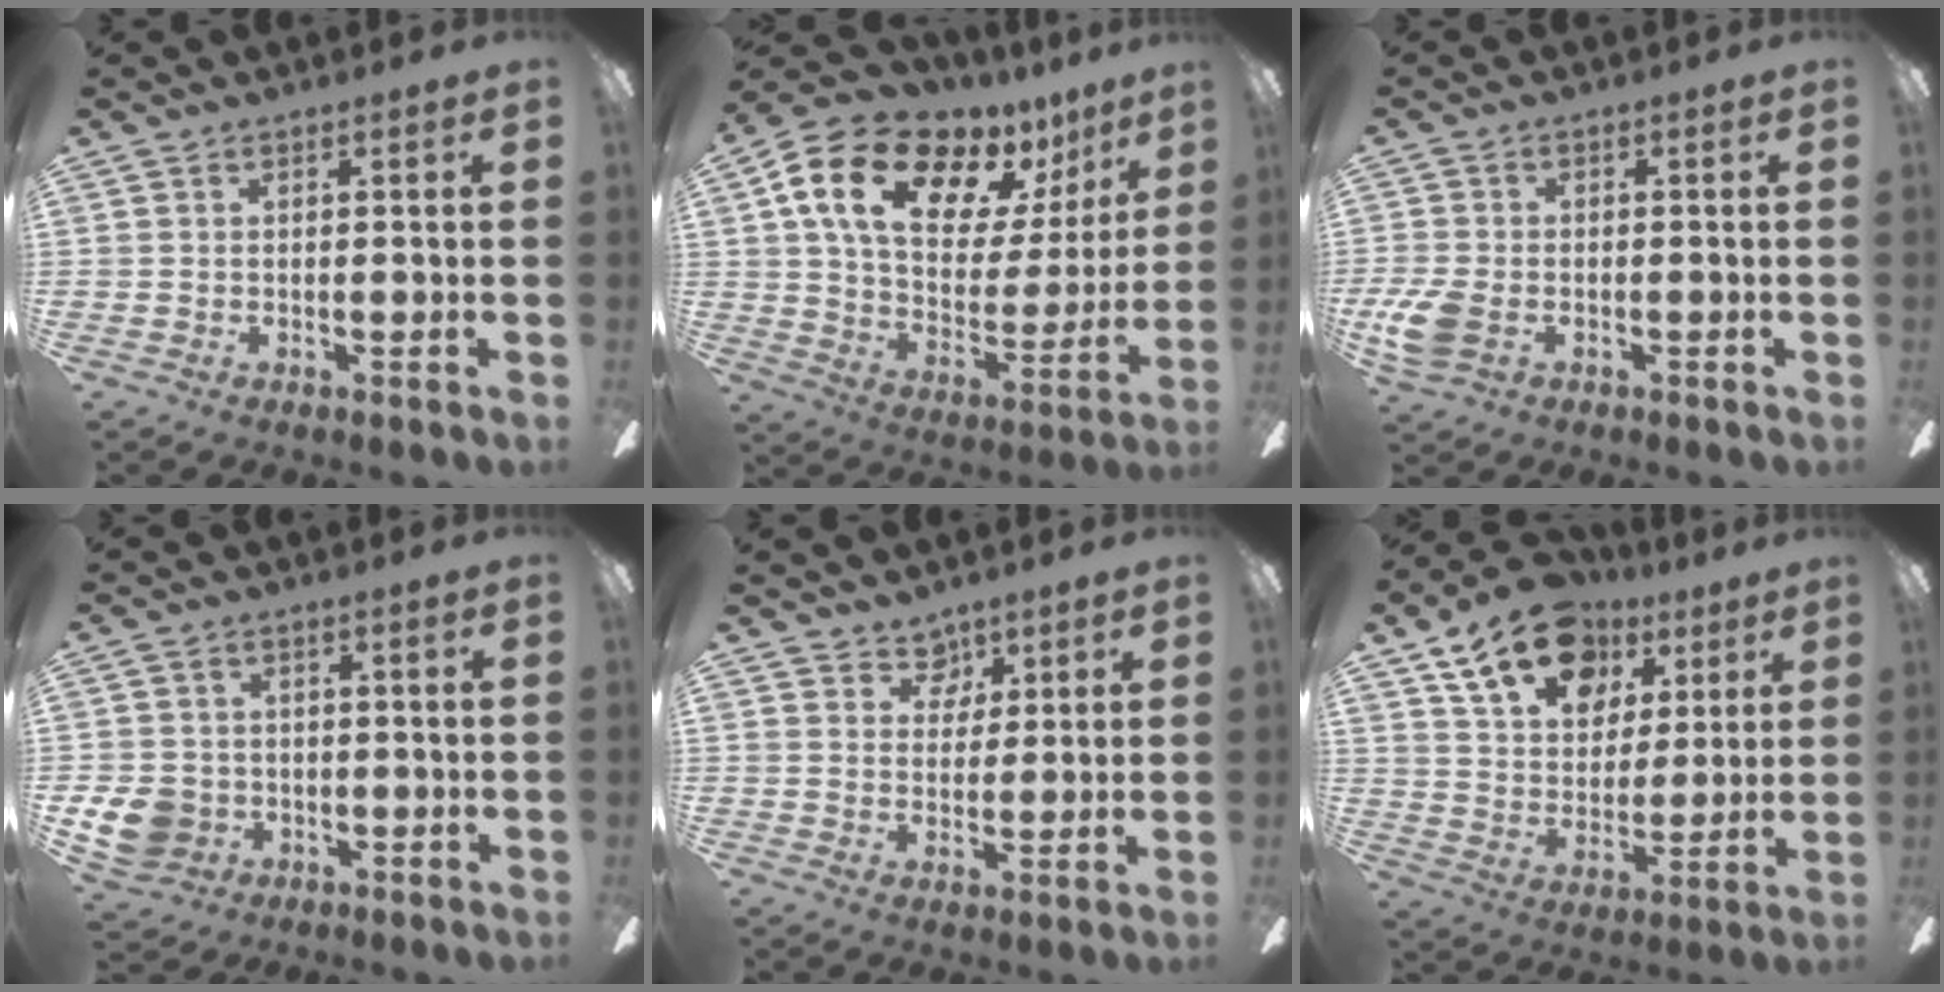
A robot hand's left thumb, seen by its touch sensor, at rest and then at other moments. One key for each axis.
{"total": 19.9, "fx": 12.4, "fy": 10.9, "fz": 11.1, "tx": -0.176, "ty": -0.073, "tz": 0.216}
{"total": 7.5, "fx": -2.2, "fy": 4.9, "fz": 5.2, "tx": -0.118, "ty": 0.004, "tz": -0.037}
{"total": 8.3, "fx": -2.4, "fy": 7.2, "fz": 3.4, "tx": -0.082, "ty": 0.017, "tz": -0.045}
{"total": 5.5, "fx": 3.8, "fy": 3.9, "fz": 0.8, "tx": -0.002, "ty": -0.021, "tz": 0.068}
{"total": 17.6, "fx": 10.5, "fy": 11.3, "fz": 8.3, "tx": -0.135, "ty": -0.049, "tz": 0.191}